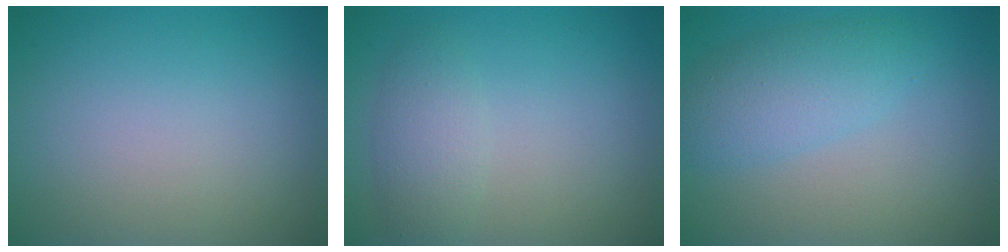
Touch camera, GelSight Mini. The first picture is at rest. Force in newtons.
{"total": 2.3, "press": 2.3, "slide": 0.0}
{"total": 3.8, "press": 3.8, "slide": 0.1}